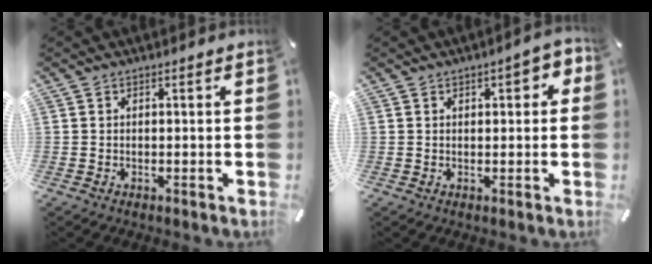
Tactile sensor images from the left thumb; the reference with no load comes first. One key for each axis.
{"total": 3.6, "fx": 0.7, "fy": 2.1, "fz": 2.9, "tx": -0.033, "ty": 0.000, "tz": 0.005}